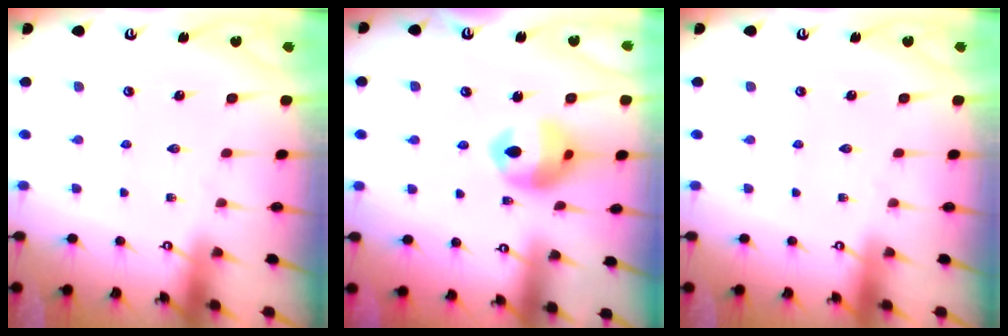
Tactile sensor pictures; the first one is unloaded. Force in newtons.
{"total": 12.9, "press": 12.8, "slide": 1.6}
{"total": 0.0}